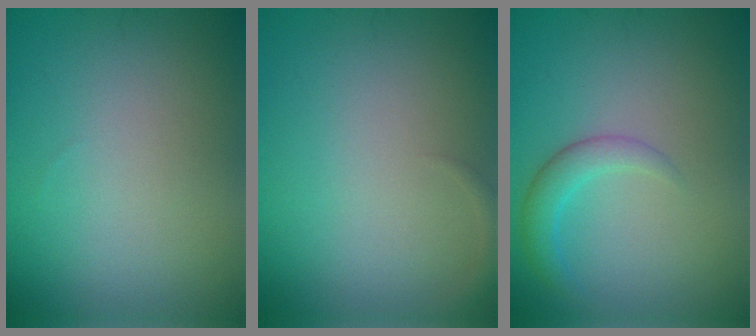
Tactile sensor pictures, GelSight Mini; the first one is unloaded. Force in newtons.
{"total": 0.7, "press": 0.7, "slide": 0.1}
{"total": 2.2, "press": 2.2, "slide": 0.0}